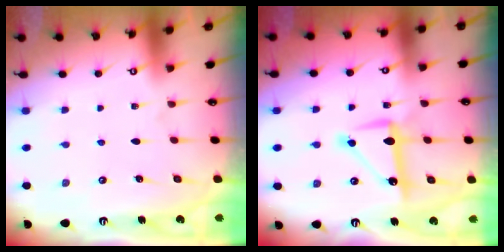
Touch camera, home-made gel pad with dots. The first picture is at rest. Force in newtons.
{"total": 10.4, "press": 10.4, "slide": 0.6}